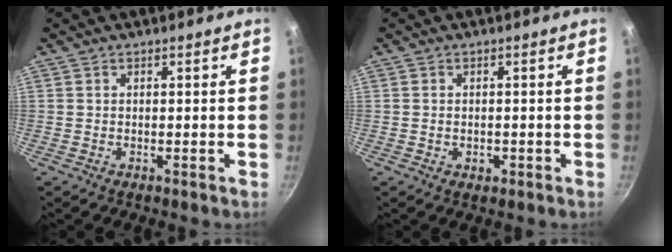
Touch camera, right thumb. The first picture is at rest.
{"total": 1.5, "force": [-0.4, 1.2, 0.8], "torque": [-0.002, 0.004, -0.004]}